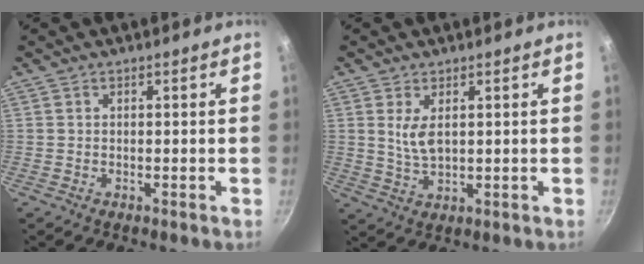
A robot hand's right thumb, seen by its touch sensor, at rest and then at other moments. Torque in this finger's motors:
{"motor_torque": [-0.57, 0.63, 0.20, 0.25, 0.09]}